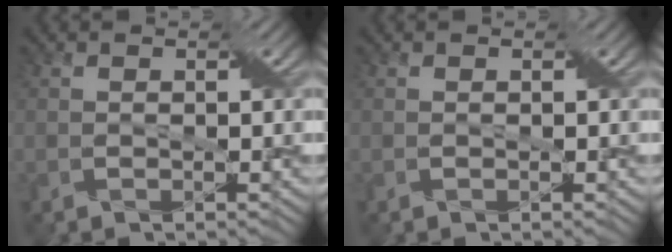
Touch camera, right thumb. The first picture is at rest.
{"total": 0.0}